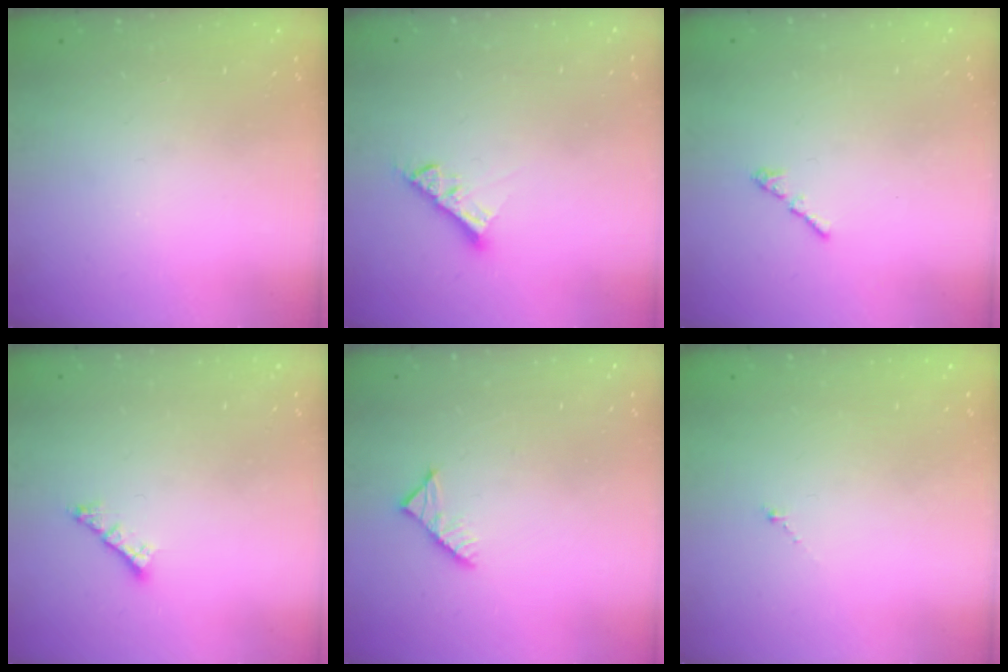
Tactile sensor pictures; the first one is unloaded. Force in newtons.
{"total": 6.1, "press": 6.1, "slide": 0.4}
{"total": 1.2, "press": 1.1, "slide": 0.5}
{"total": 1.2, "press": 1.2, "slide": 0.3}
{"total": 3.3, "press": 3.2, "slide": 0.4}
{"total": 0.0}